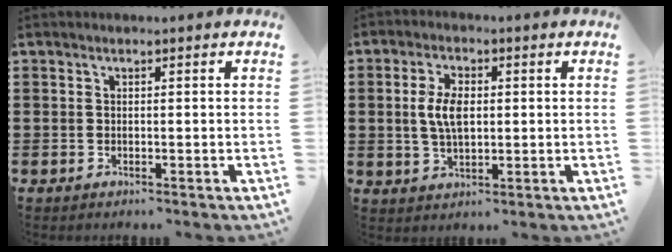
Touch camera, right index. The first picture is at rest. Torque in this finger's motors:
{"motor_torque": [1.31, 0.25, 0.60, 0.16]}